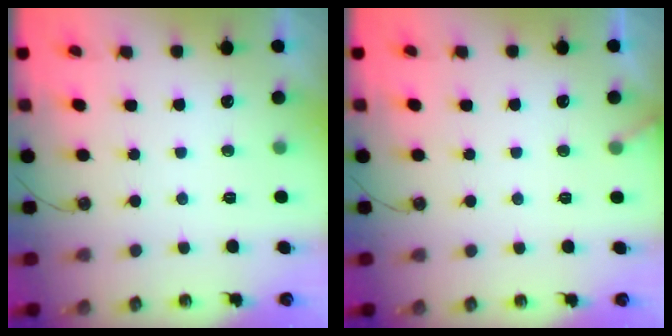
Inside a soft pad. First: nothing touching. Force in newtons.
{"total": 2.9, "press": 2.9, "slide": 0.2}